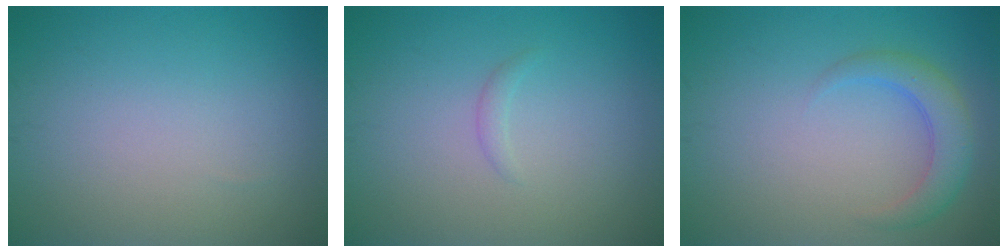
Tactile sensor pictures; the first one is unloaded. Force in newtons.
{"total": 0.7, "press": 0.7, "slide": 0.1}
{"total": 3.0, "press": 3.0, "slide": 0.1}